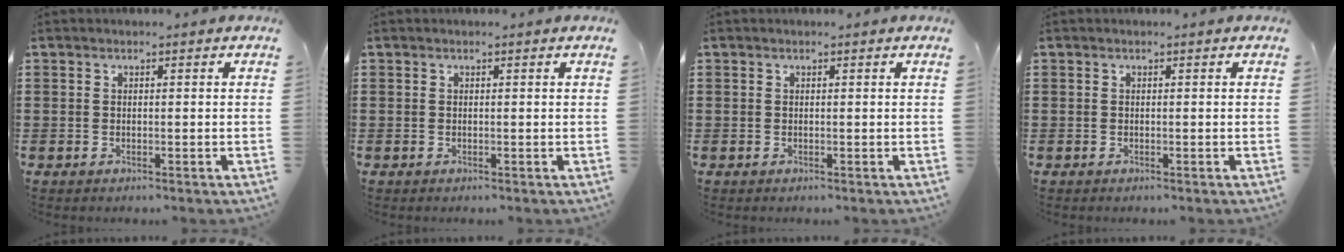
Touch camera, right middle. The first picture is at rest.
{"total": 0.0}
{"total": 0.0}
{"total": 0.0}